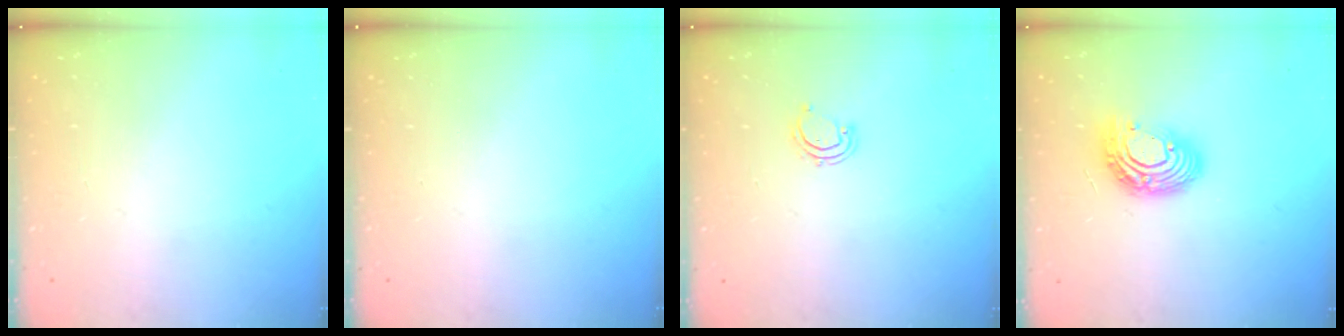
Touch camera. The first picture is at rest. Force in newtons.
{"total": 0.0}
{"total": 4.8, "press": 4.5, "slide": 1.8}
{"total": 12.3, "press": 12.3, "slide": 1.0}